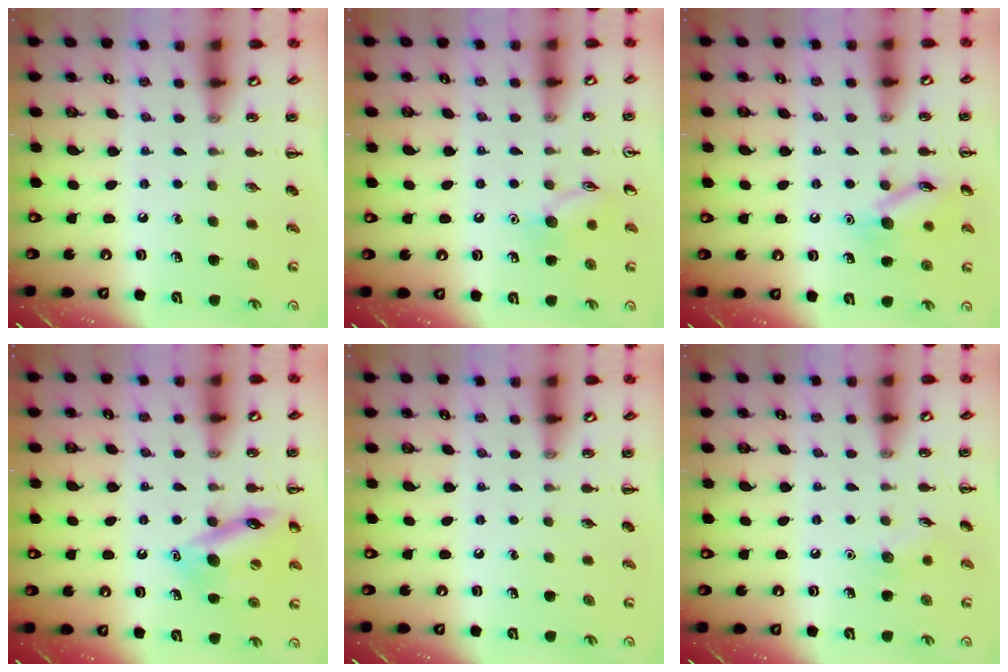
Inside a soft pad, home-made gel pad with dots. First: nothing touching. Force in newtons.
{"total": 8.3, "press": 8.3, "slide": 0.6}
{"total": 11.2, "press": 11.2, "slide": 0.5}
{"total": 14.6, "press": 14.4, "slide": 2.2}
{"total": 0.0}
{"total": 6.9, "press": 6.6, "slide": 1.7}